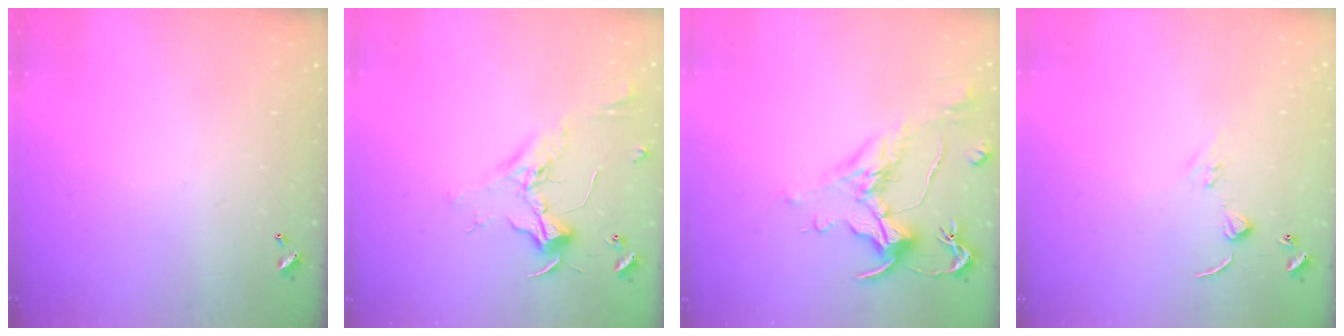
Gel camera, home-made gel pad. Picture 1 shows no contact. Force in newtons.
{"total": 2.4, "press": 2.3, "slide": 0.7}
{"total": 1.6, "press": 0.7, "slide": 1.5}
{"total": 3.7, "press": 3.6, "slide": 0.5}